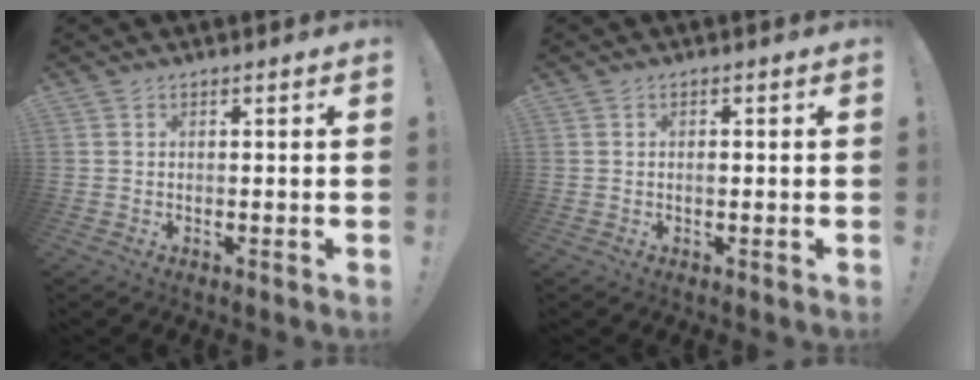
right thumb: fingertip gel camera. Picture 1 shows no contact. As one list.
[{"total": 0.6, "force": [-0.3, 0.4, 0.4], "torque": [0.002, -0.003, -0.008]}]